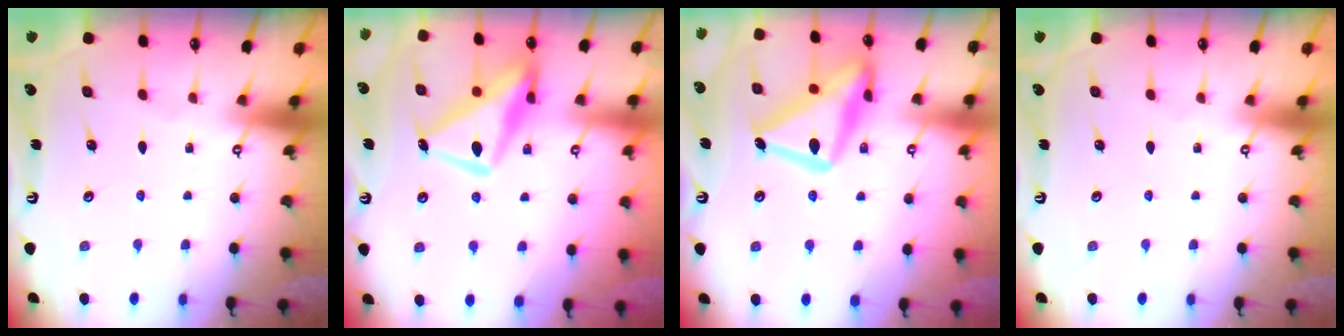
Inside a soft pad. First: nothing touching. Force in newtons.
{"total": 16.4, "press": 16.3, "slide": 1.6}
{"total": 21.7, "press": 21.7, "slide": 1.6}
{"total": 0.0}